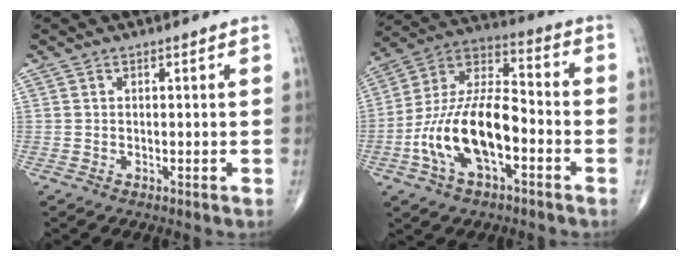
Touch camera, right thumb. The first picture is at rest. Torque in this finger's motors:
{"motor_torque": [2.40, 2.40, 1.38, -1.39, 0.23]}